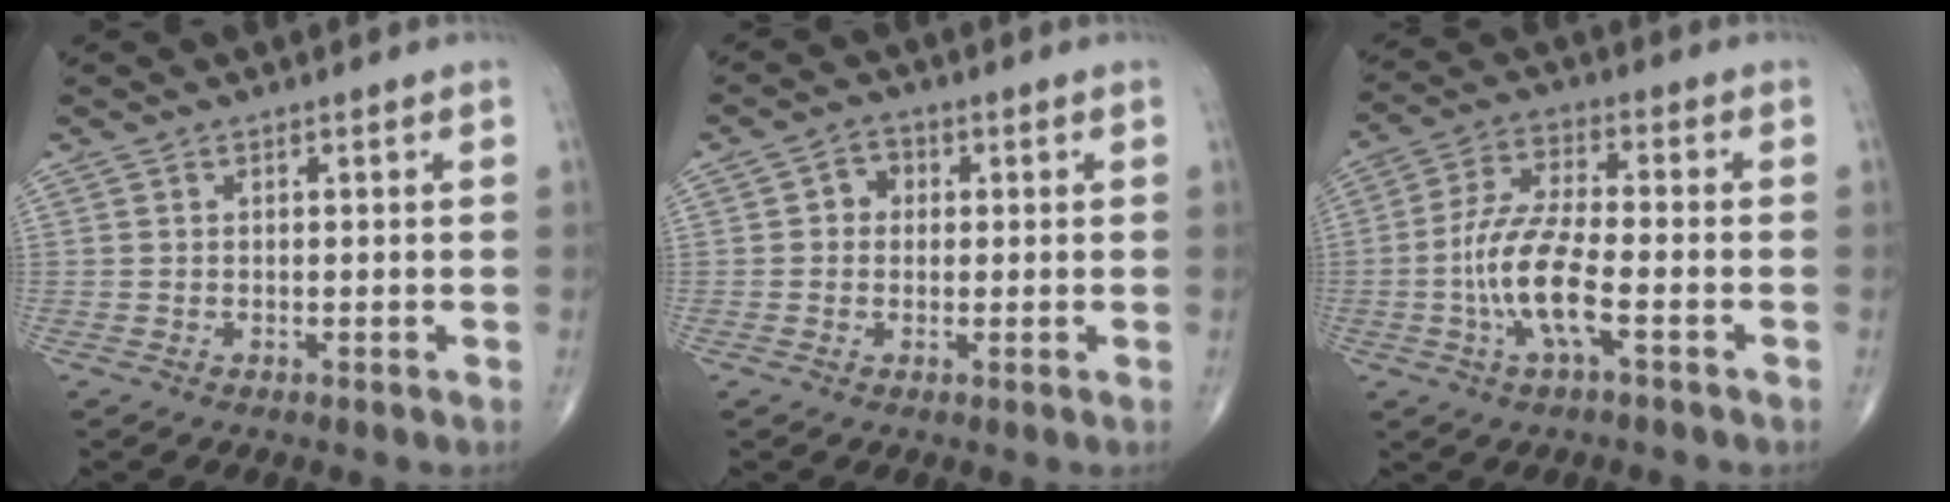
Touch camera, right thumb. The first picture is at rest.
{"total": 3.4, "force": [0.4, 3.0, 1.6], "torque": [-0.004, 0.009, -0.002]}
{"total": 11.1, "force": [-3.2, 3.2, 10.1], "torque": [-0.220, 0.023, -0.064]}